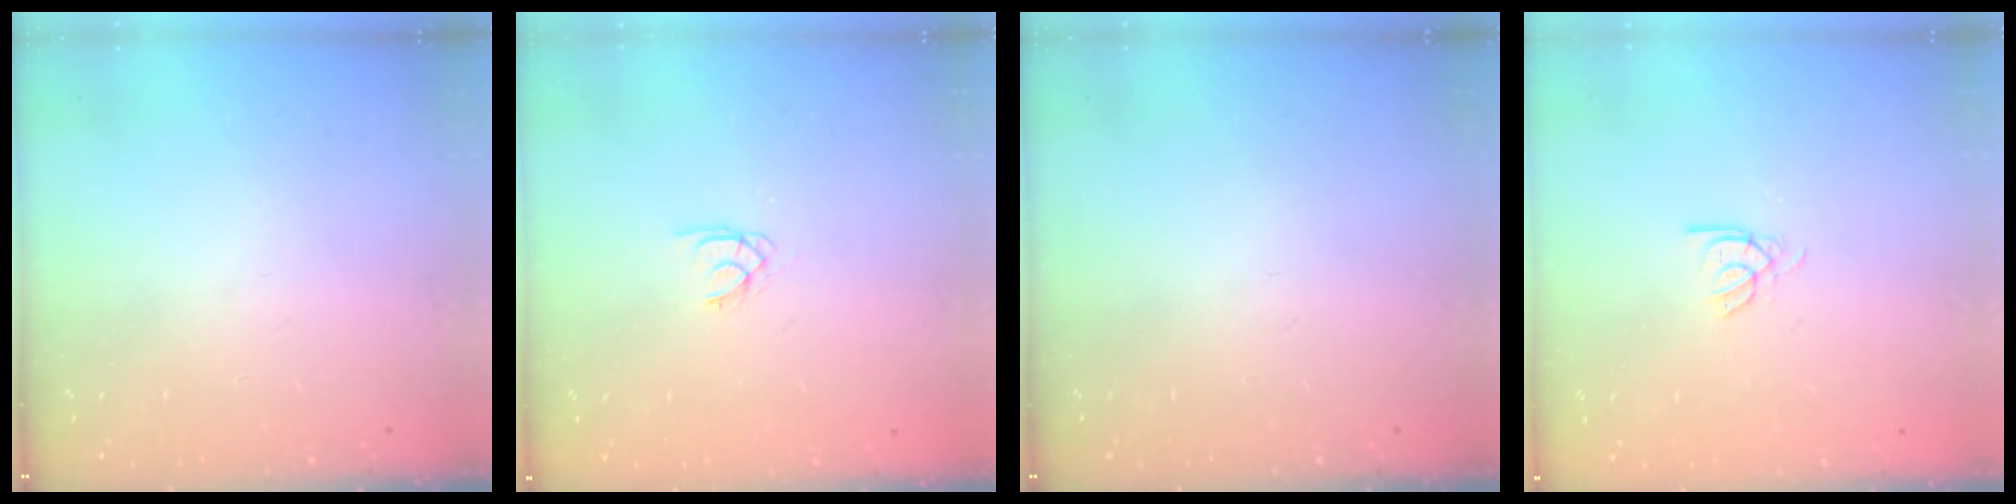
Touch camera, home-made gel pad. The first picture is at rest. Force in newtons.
{"total": 1.5, "press": 1.4, "slide": 0.2}
{"total": 0.0}
{"total": 2.2, "press": 2.2, "slide": 0.2}